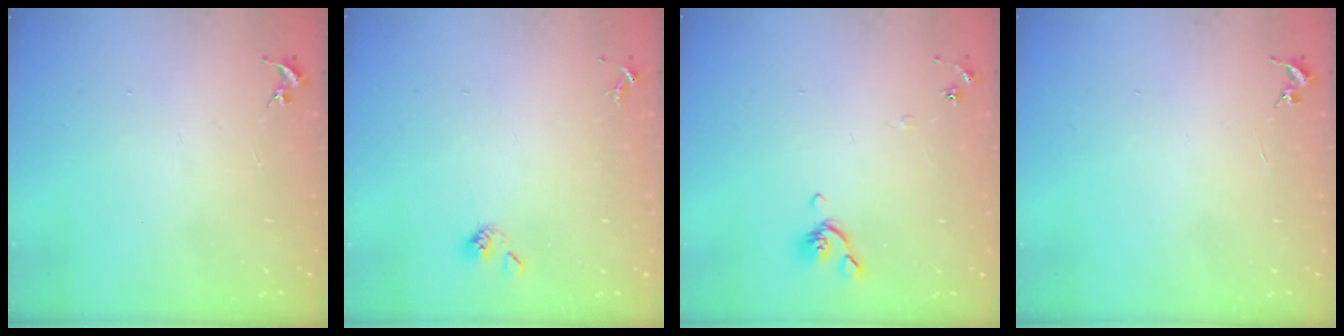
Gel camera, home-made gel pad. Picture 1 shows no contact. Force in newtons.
{"total": 4.4, "press": 4.1, "slide": 1.6}
{"total": 5.4, "press": 5.3, "slide": 1.1}
{"total": 0.0}